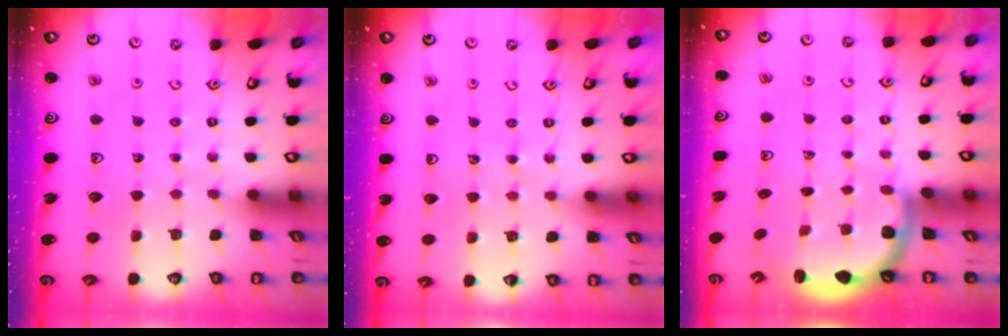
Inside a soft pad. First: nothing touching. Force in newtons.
{"total": 4.8, "press": 4.7, "slide": 0.6}
{"total": 2.6, "press": 2.5, "slide": 0.6}